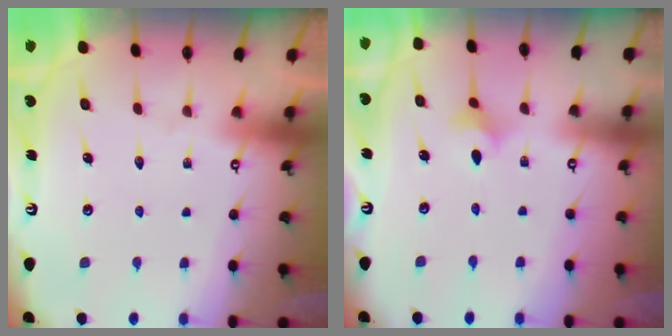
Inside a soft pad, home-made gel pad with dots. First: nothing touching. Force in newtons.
{"total": 3.5, "press": 3.4, "slide": 0.8}